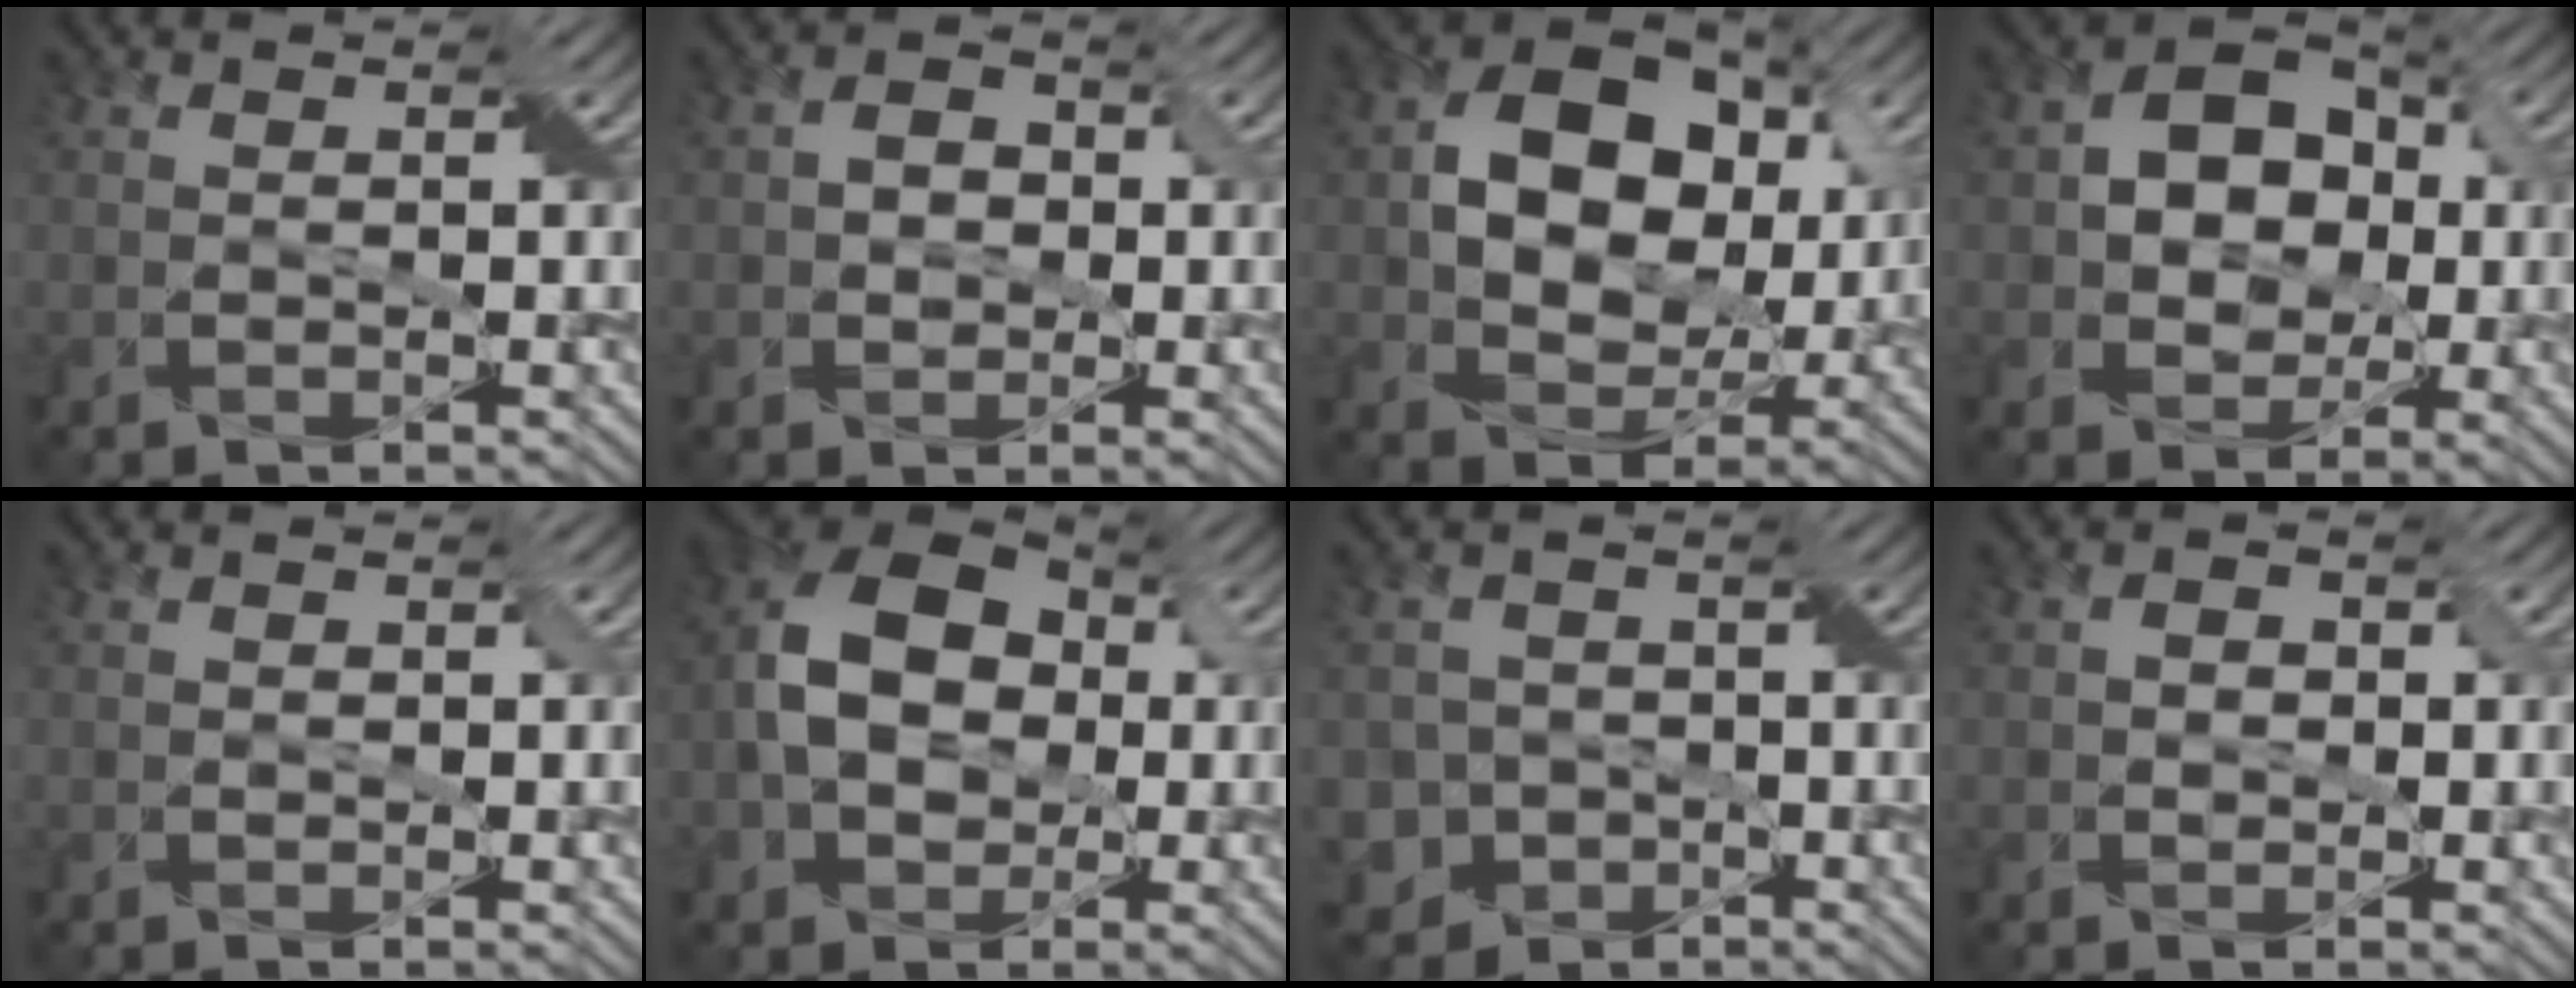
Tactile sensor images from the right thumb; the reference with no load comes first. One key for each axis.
{"total": 3.0, "fx": 0.0, "fy": 2.6, "fz": 1.6, "tx": -0.030, "ty": 0.006, "tz": -0.013}
{"total": 12.5, "fx": 2.3, "fy": 9.0, "fz": 8.3, "tx": -0.154, "ty": 0.006, "tz": 0.033}
{"total": 9.8, "fx": 0.8, "fy": 7.4, "fz": 6.3, "tx": -0.105, "ty": 0.017, "tz": -0.002}
{"total": 0.7, "fx": 0.0, "fy": 0.5, "fz": 0.4, "tx": -0.010, "ty": -0.001, "tz": -0.001}
{"total": 11.4, "fx": -0.1, "fy": 8.4, "fz": 7.7, "tx": -0.160, "ty": 0.006, "tz": -0.004}
{"total": 7.3, "fx": -3.2, "fy": 6.4, "fz": 1.7, "tx": -0.045, "ty": -0.014, "tz": -0.073}
{"total": 2.1, "fx": 0.1, "fy": 1.8, "fz": 1.2, "tx": -0.016, "ty": 0.002, "tz": -0.005}